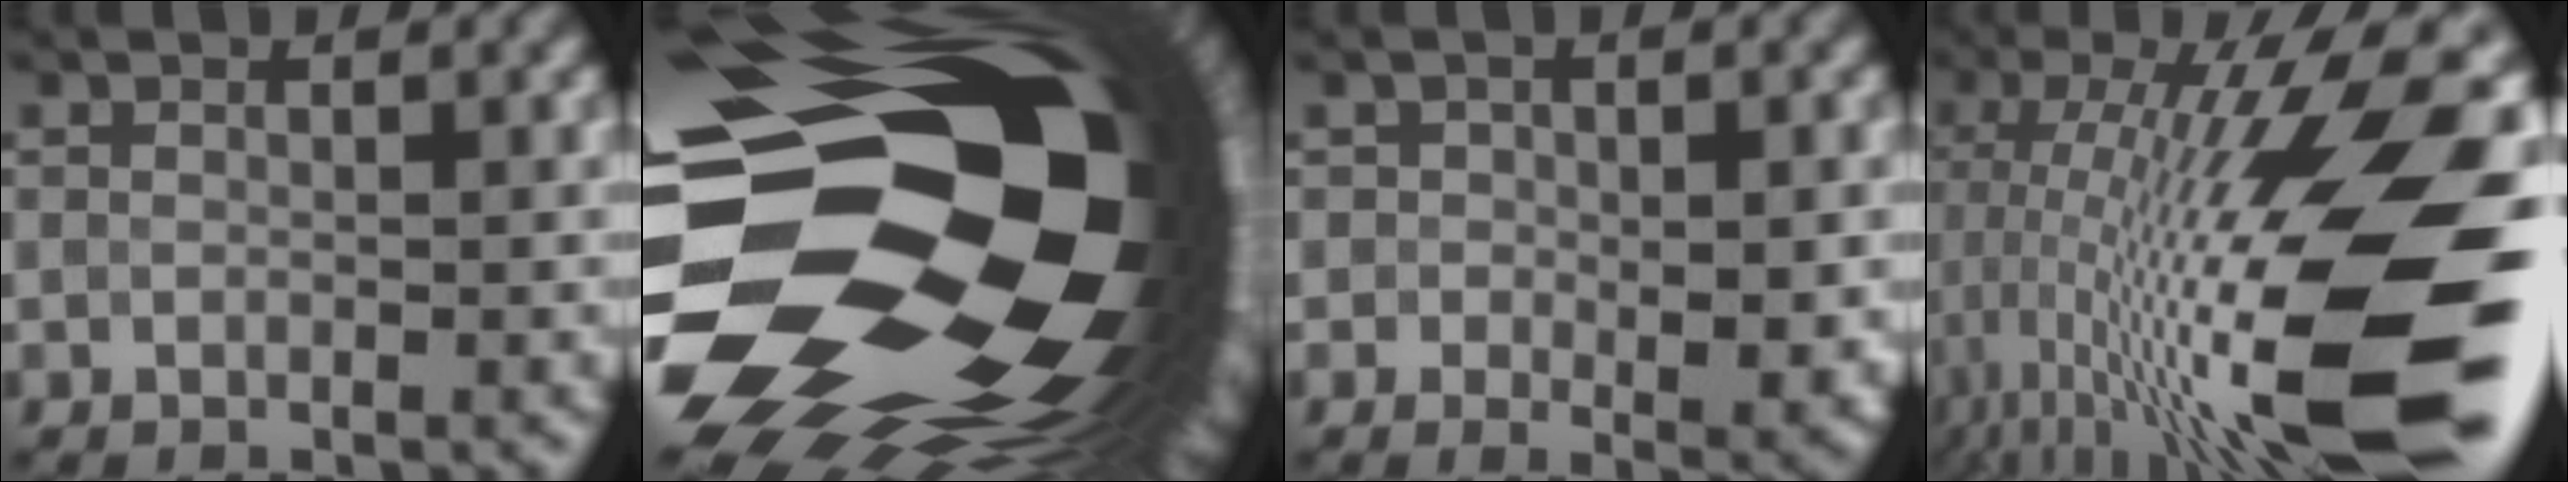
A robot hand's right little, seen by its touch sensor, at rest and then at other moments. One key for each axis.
{"total": 22.1, "fx": -2.3, "fy": 13.7, "fz": 17.2, "tx": -0.317, "ty": -0.061, "tz": -0.040}
{"total": 3.4, "fx": -0.5, "fy": 1.9, "fz": 2.7, "tx": -0.035, "ty": -0.004, "tz": 0.000}
{"total": 19.2, "fx": -2.7, "fy": 4.7, "fz": 18.4, "tx": -0.309, "ty": 0.024, "tz": -0.048}